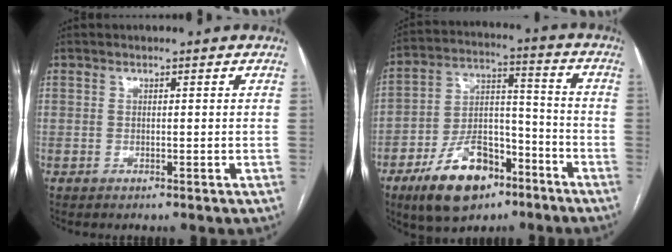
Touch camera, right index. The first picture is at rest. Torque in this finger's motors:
{"motor_torque": [0.39, -0.71, -0.41, -0.21]}